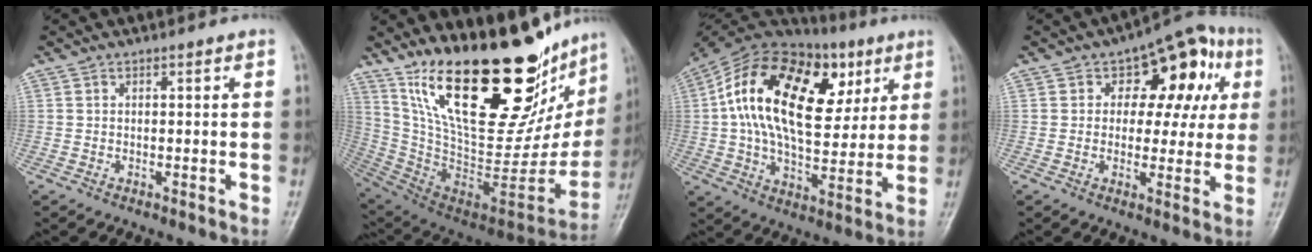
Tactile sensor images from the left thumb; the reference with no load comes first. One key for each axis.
{"total": 35.0, "fx": 23.0, "fy": 13.5, "fz": 22.5, "tx": -0.315, "ty": -0.095, "tz": 0.385}
{"total": 27.1, "fx": 7.6, "fy": 15.0, "fz": 21.2, "tx": -0.359, "ty": 0.015, "tz": 0.117}
{"total": 13.6, "fx": 3.4, "fy": 8.7, "fz": 9.8, "tx": -0.057, "ty": 0.023, "tz": 0.035}